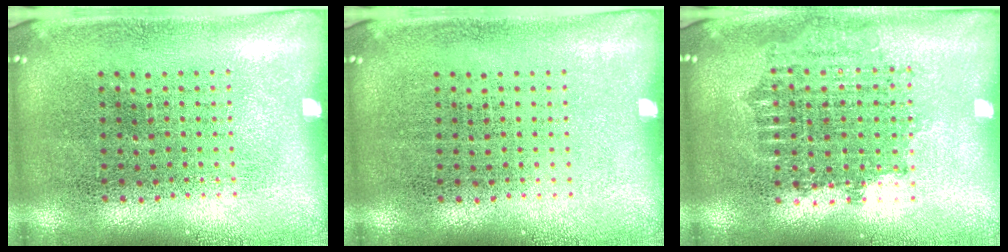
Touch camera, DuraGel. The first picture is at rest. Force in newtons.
{"total": 0.0}
{"total": 1.6, "press": 1.3, "slide": 1.0}